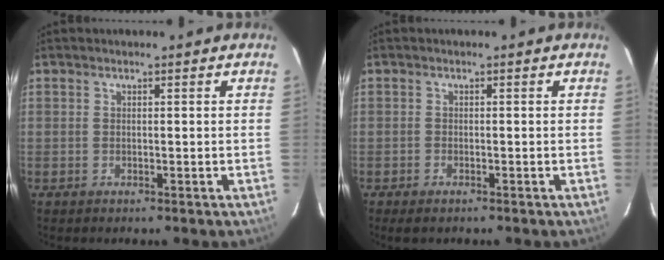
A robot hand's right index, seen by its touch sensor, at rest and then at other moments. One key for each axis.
{"total": 1.7, "fx": -1.3, "fy": 0.6, "fz": 0.9, "tx": -0.022, "ty": -0.005, "tz": -0.026}